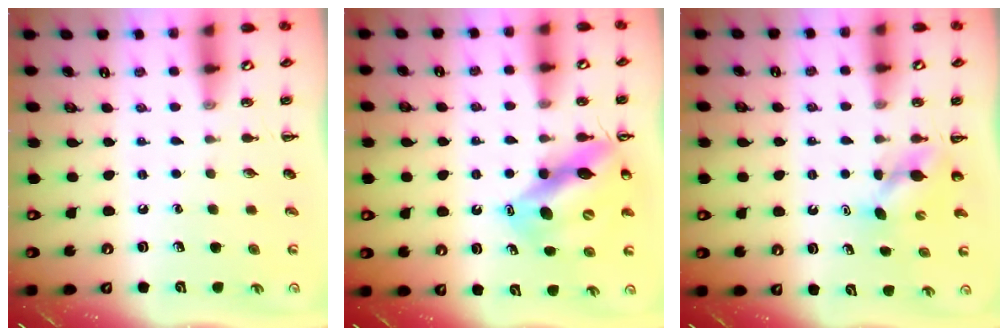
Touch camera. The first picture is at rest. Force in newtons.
{"total": 13.4, "press": 12.8, "slide": 4.1}
{"total": 4.0, "press": 3.8, "slide": 1.0}